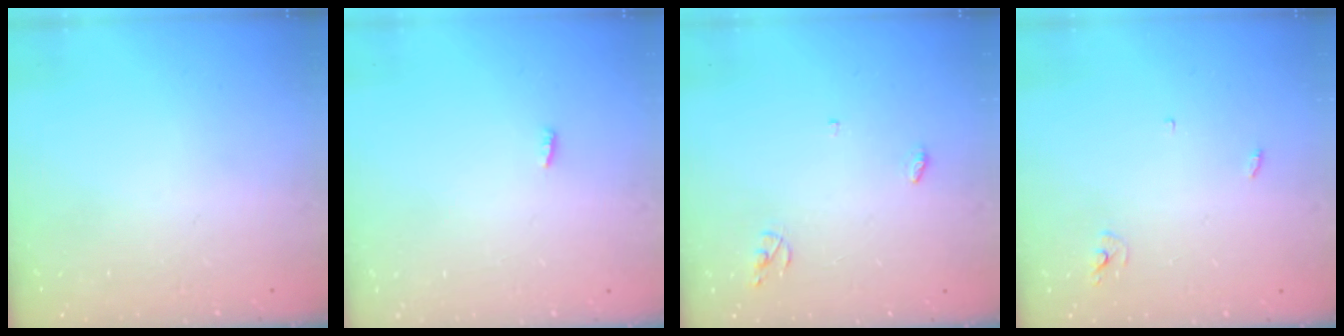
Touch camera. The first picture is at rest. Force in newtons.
{"total": 2.3, "press": 2.1, "slide": 0.8}
{"total": 3.7, "press": 3.7, "slide": 0.2}
{"total": 2.4, "press": 2.4, "slide": 0.2}